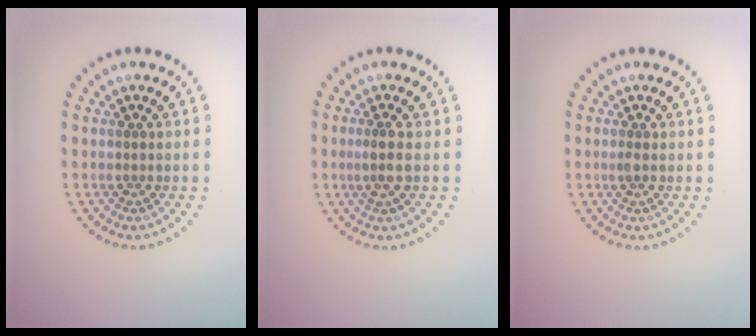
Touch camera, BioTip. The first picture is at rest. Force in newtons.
{"total": 1.6, "press": 1.1, "slide": 1.1}
{"total": 0.6, "press": 0.5, "slide": 0.3}